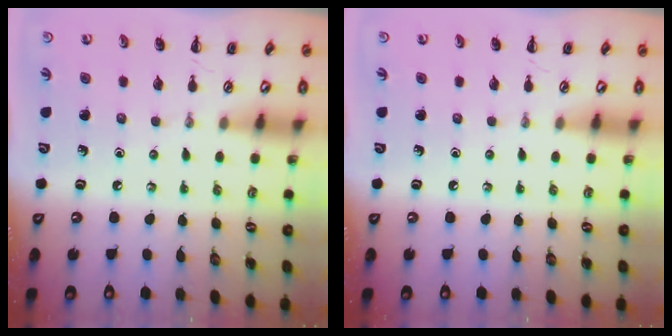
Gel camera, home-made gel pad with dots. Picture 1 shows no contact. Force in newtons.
{"total": 0.0}